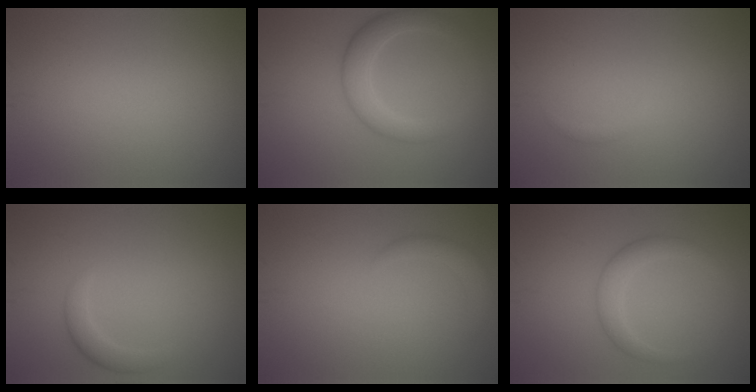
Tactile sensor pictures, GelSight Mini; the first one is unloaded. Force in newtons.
{"total": 3.9, "press": 3.9, "slide": 0.3}
{"total": 0.5, "press": 0.5, "slide": 0.0}
{"total": 1.7, "press": 1.7, "slide": 0.1}
{"total": 1.8, "press": 1.8, "slide": 0.2}
{"total": 2.7, "press": 2.7, "slide": 0.1}